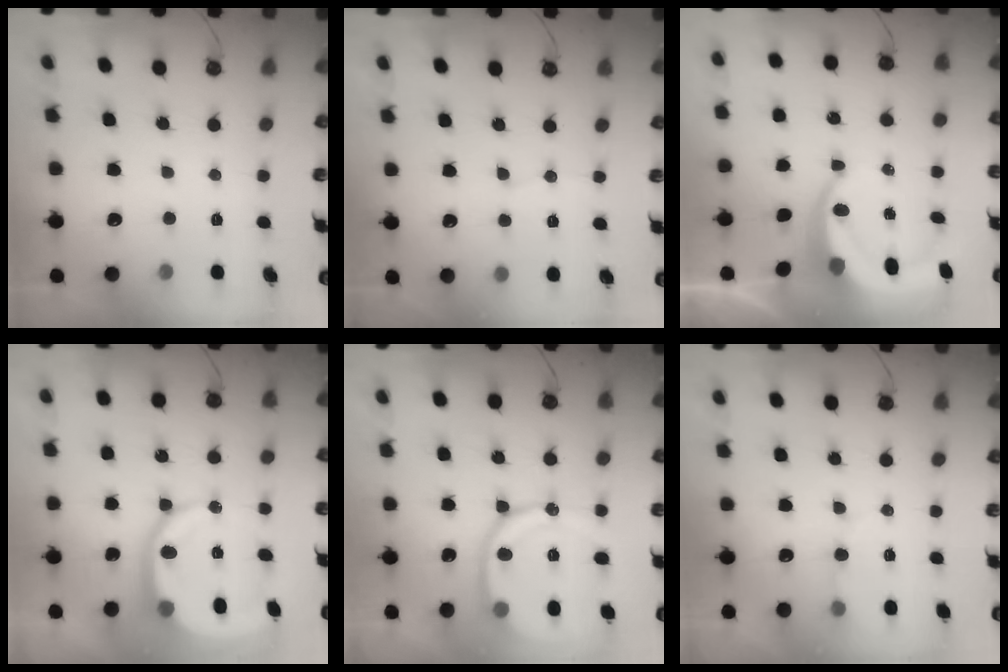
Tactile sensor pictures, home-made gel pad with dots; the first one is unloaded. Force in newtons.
{"total": 5.2, "press": 5.2, "slide": 0.5}
{"total": 8.2, "press": 8.2, "slide": 1.1}
{"total": 13.8, "press": 13.7, "slide": 1.8}
{"total": 16.1, "press": 16.0, "slide": 1.6}
{"total": 4.6, "press": 4.4, "slide": 1.4}